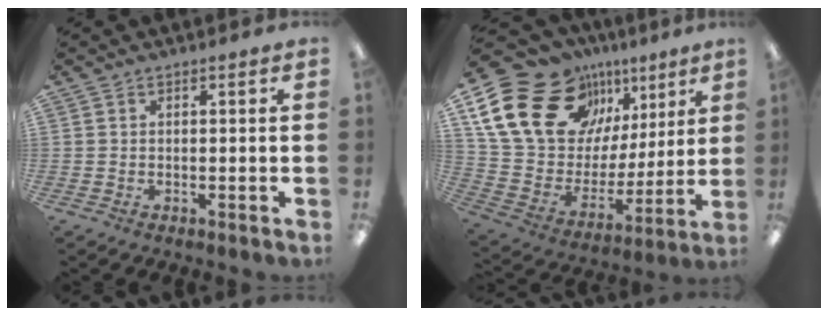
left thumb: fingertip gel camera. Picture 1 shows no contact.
{"total": 24.3, "force": [13.0, 16.0, 12.9], "torque": [-0.243, -0.074, 0.251]}